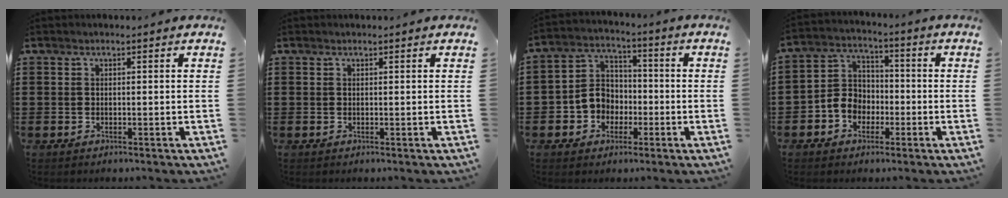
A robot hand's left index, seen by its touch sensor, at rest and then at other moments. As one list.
[{"total": 0.0}, {"total": 6.3, "force": [-1.9, 5.7, 2.0], "torque": [-0.066, 0.015, -0.042]}, {"total": 6.0, "force": [-2.5, 5.2, 1.9], "torque": [-0.062, 0.017, -0.053]}]